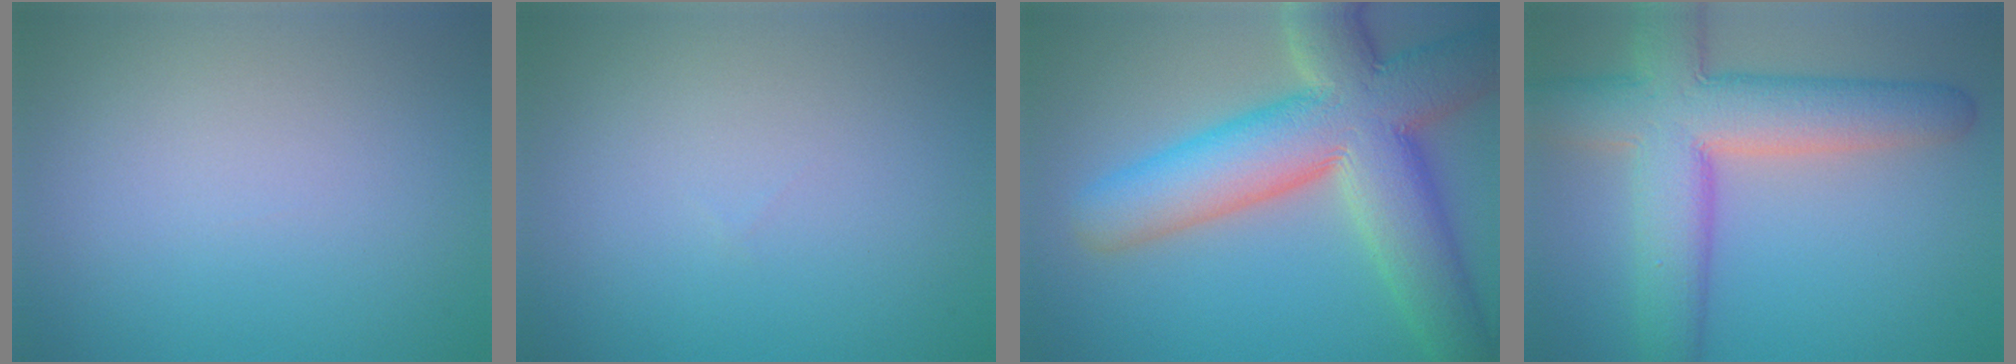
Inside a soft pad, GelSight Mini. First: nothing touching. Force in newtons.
{"total": 0.0}
{"total": 12.7, "press": 12.6, "slide": 0.9}
{"total": 9.8, "press": 9.8, "slide": 0.7}